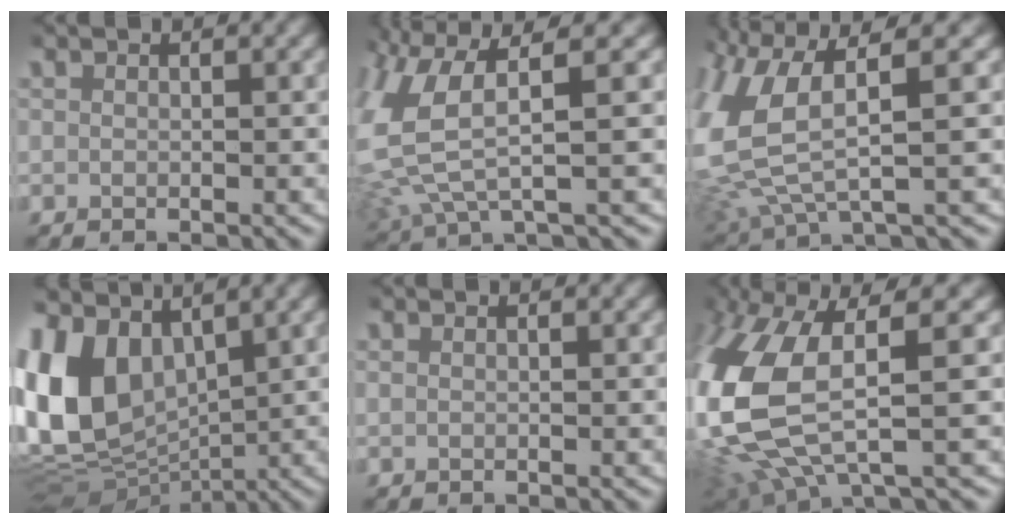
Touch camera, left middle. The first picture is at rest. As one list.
[{"total": 7.9, "force": [0.8, 5.3, 5.8], "torque": [-0.157, -0.002, 0.014]}, {"total": 9.4, "force": [0.9, 6.6, 6.7], "torque": [-0.176, -0.003, 0.017]}, {"total": 11.9, "force": [0.6, 9.3, 7.4], "torque": [-0.183, -0.025, 0.020]}, {"total": 0.0}, {"total": 12.3, "force": [-0.5, 8.2, 9.1], "torque": [-0.241, -0.023, 0.004]}]